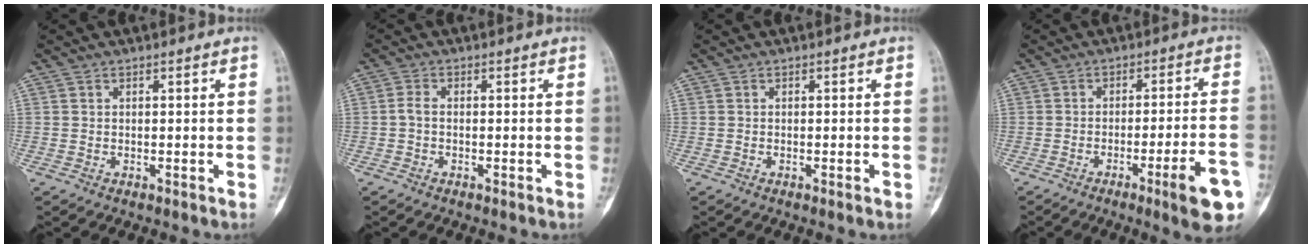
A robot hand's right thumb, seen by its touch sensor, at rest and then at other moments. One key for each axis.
{"total": 1.7, "fx": -0.4, "fy": 0.9, "fz": 1.3, "tx": -0.027, "ty": 0.002, "tz": -0.012}
{"total": 0.7, "fx": -0.3, "fy": 0.0, "fz": 0.6, "tx": -0.012, "ty": -0.001, "tz": -0.003}
{"total": 10.9, "fx": -5.2, "fy": 1.1, "fz": 9.6, "tx": -0.127, "ty": 0.018, "tz": -0.069}